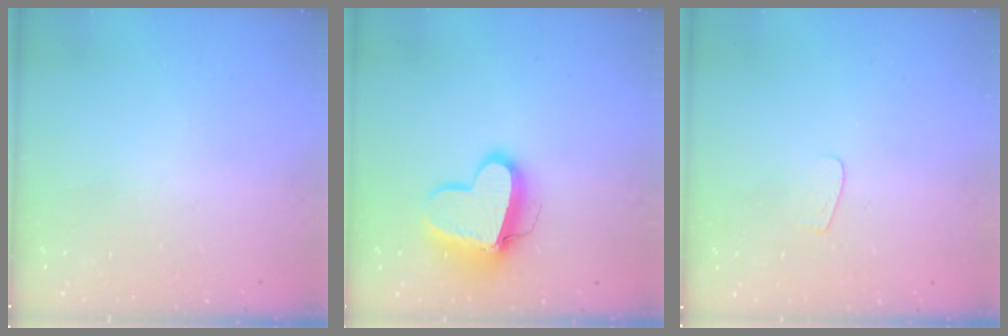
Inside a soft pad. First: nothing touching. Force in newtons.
{"total": 13.3, "press": 13.2, "slide": 1.3}
{"total": 3.7, "press": 3.7, "slide": 0.3}